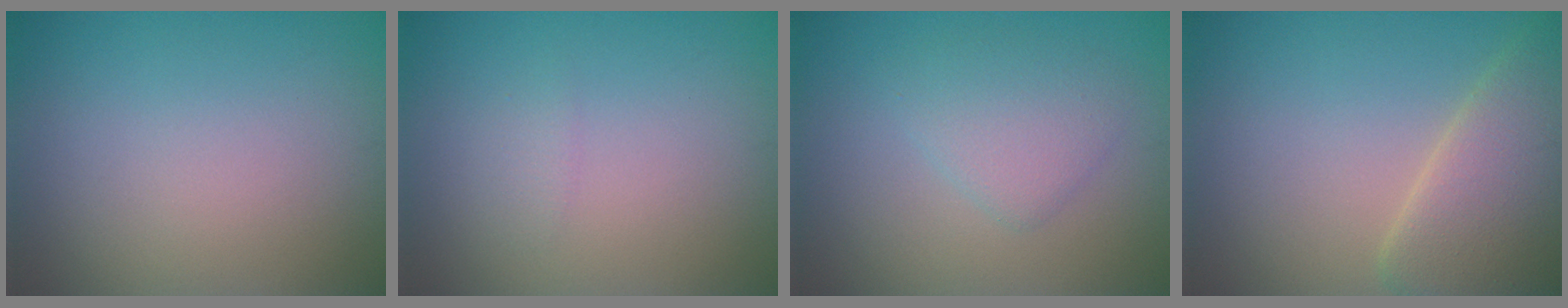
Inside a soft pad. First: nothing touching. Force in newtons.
{"total": 0.8, "press": 0.8, "slide": 0.1}
{"total": 2.7, "press": 2.7, "slide": 0.0}
{"total": 6.9, "press": 6.8, "slide": 0.5}